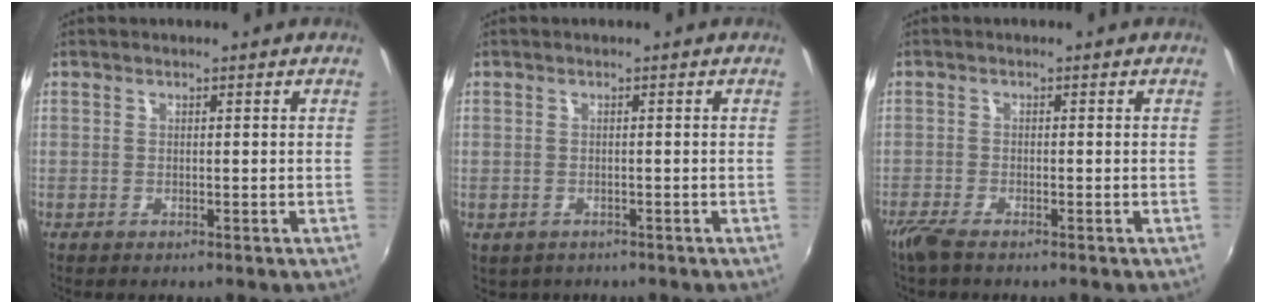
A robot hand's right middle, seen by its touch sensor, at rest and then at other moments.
{"total": 2.0, "force": [-0.8, 1.7, 0.6], "torque": [-0.017, -0.006, -0.009]}
{"total": 3.1, "force": [-2.5, 0.3, 1.9], "torque": [-0.047, -0.011, -0.052]}